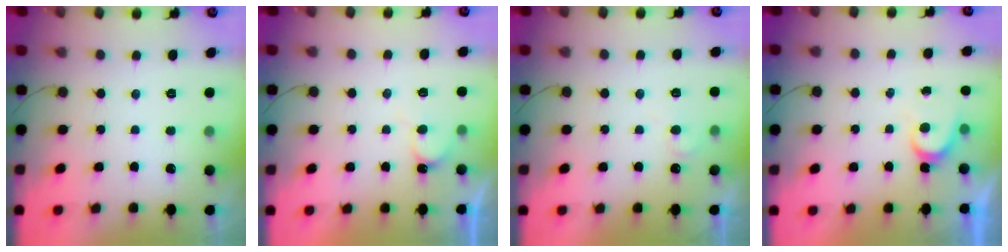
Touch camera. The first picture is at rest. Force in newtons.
{"total": 5.4, "press": 5.4, "slide": 0.4}
{"total": 4.1, "press": 4.1, "slide": 0.4}
{"total": 3.7, "press": 3.7, "slide": 0.4}